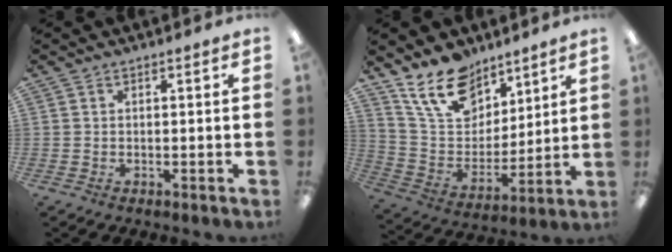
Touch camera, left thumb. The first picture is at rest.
{"total": 17.4, "force": [12.1, 10.1, 7.3], "torque": [-0.141, -0.062, 0.228]}